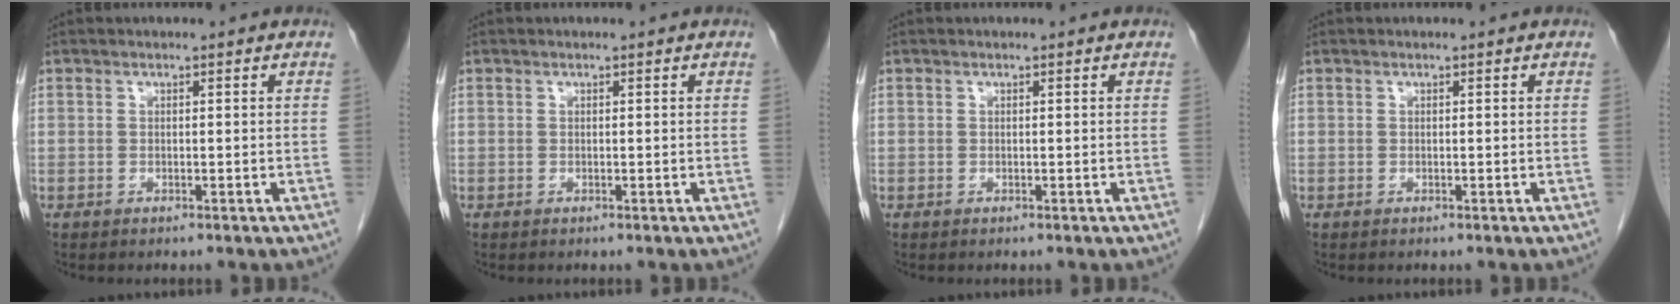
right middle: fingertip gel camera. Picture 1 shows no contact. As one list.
[{"total": 0.0}, {"total": 0.0}, {"total": 0.0}]